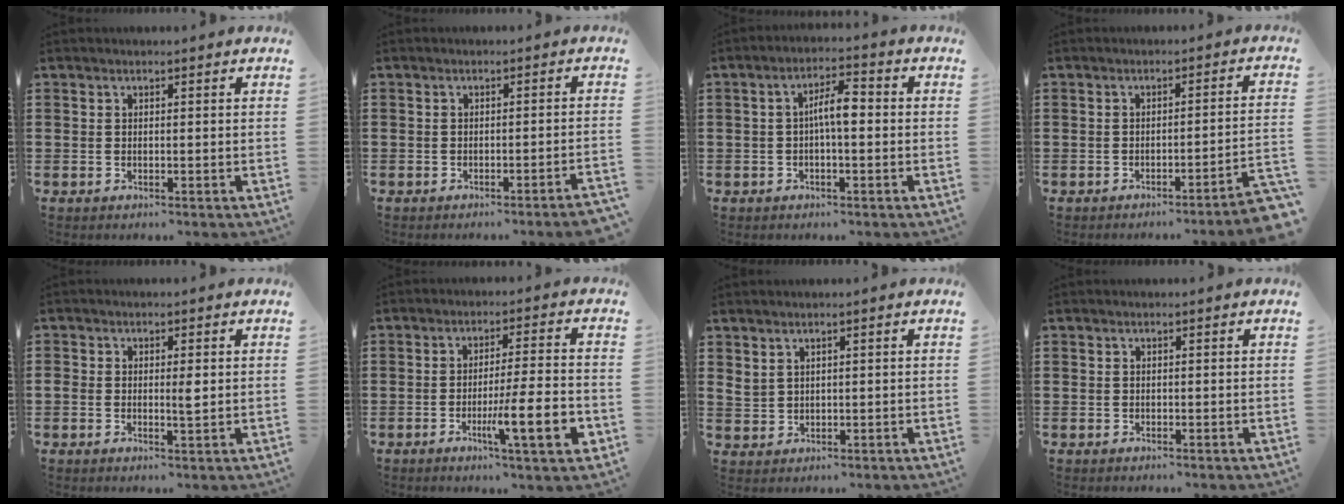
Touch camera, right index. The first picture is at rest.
{"total": 1.6, "force": [-1.4, -0.2, 0.8], "torque": [-0.014, -0.002, -0.026]}
{"total": 4.7, "force": [-0.2, 1.2, 4.5], "torque": [-0.083, 0.011, -0.007]}
{"total": 3.2, "force": [-2.5, -0.5, 2.0], "torque": [-0.034, -0.014, -0.049]}
{"total": 2.1, "force": [0.0, 0.8, 2.0], "torque": [-0.038, 0.001, -0.001]}
{"total": 10.5, "force": [-3.6, 1.3, 9.8], "torque": [-0.149, -0.007, -0.059]}
{"total": 1.9, "force": [1.5, 0.9, 0.6], "torque": [-0.016, 0.003, 0.029]}
{"total": 0.0}